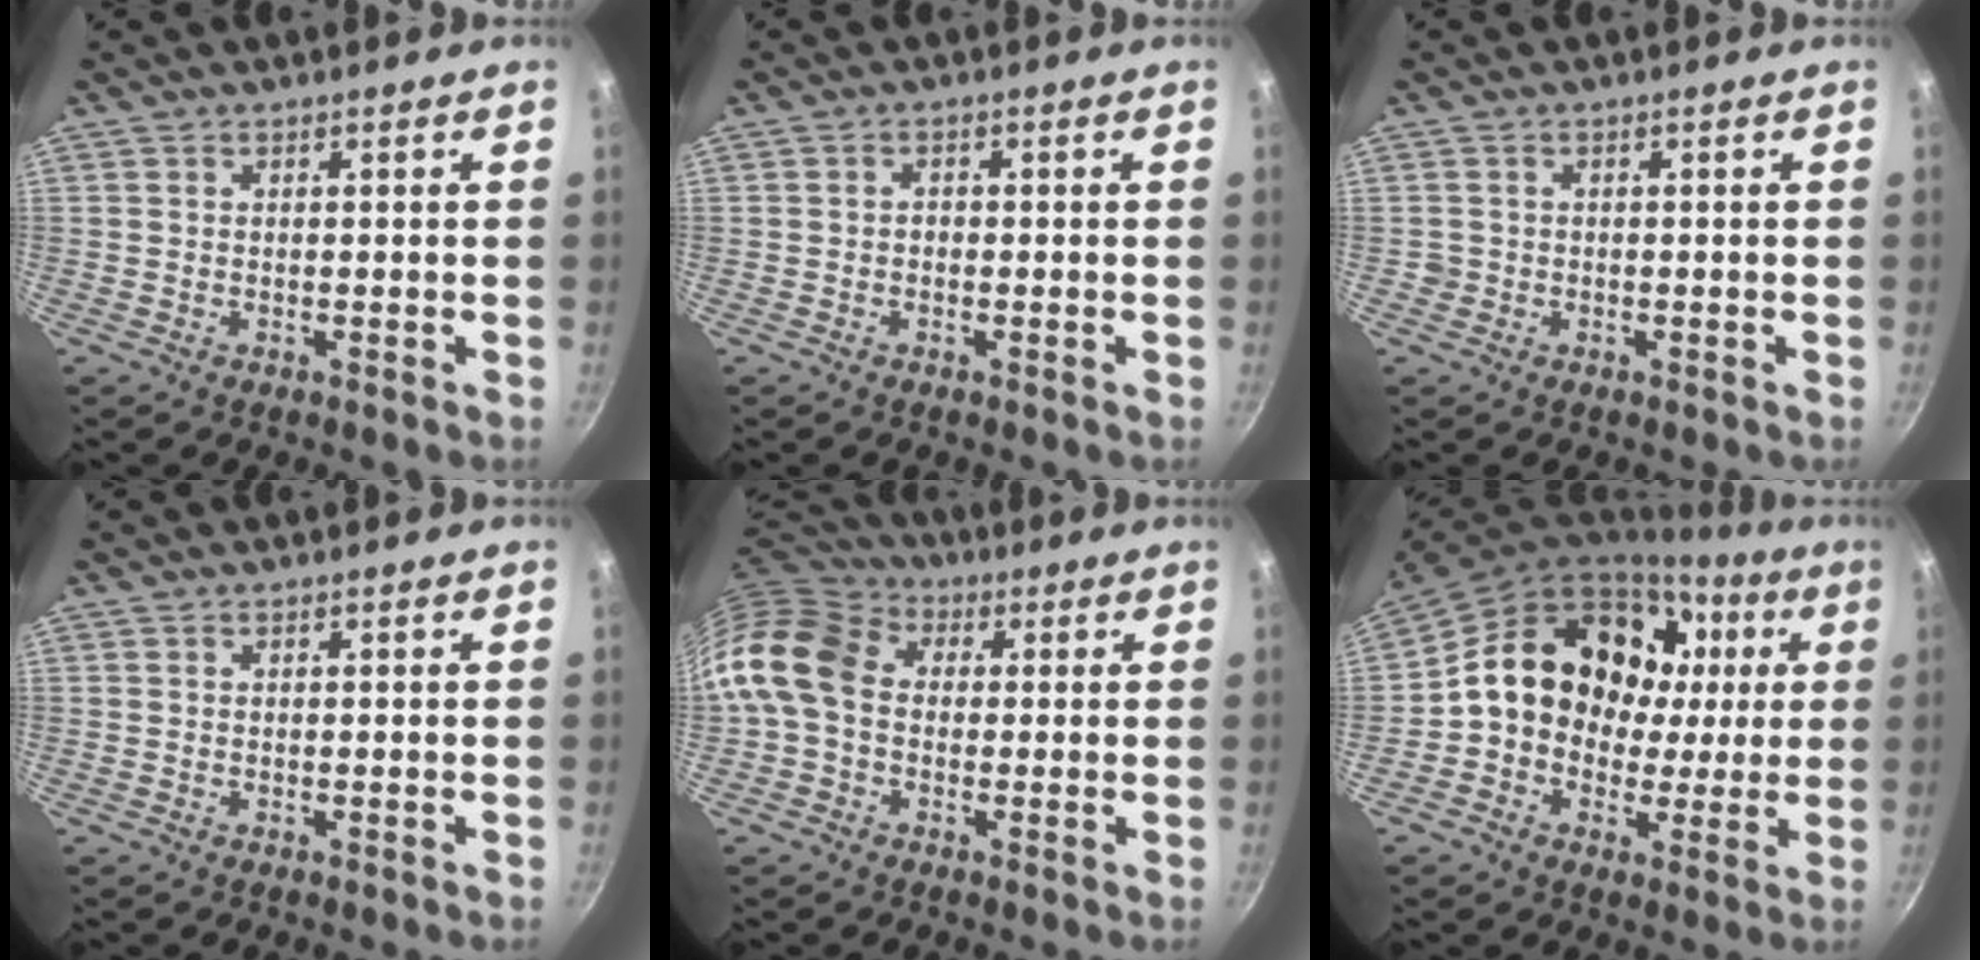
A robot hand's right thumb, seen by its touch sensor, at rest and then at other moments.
{"total": 1.2, "force": [-0.3, 1.0, 0.7], "torque": [-0.010, 0.005, -0.008]}
{"total": 1.2, "force": [-0.3, 1.1, 0.1], "torque": [0.001, 0.004, -0.004]}
{"total": 0.0}
{"total": 14.0, "force": [0.5, 10.7, 9.0], "torque": [-0.162, 0.029, -0.012]}
{"total": 20.1, "force": [3.1, 16.1, 11.6], "torque": [-0.166, 0.040, 0.045]}